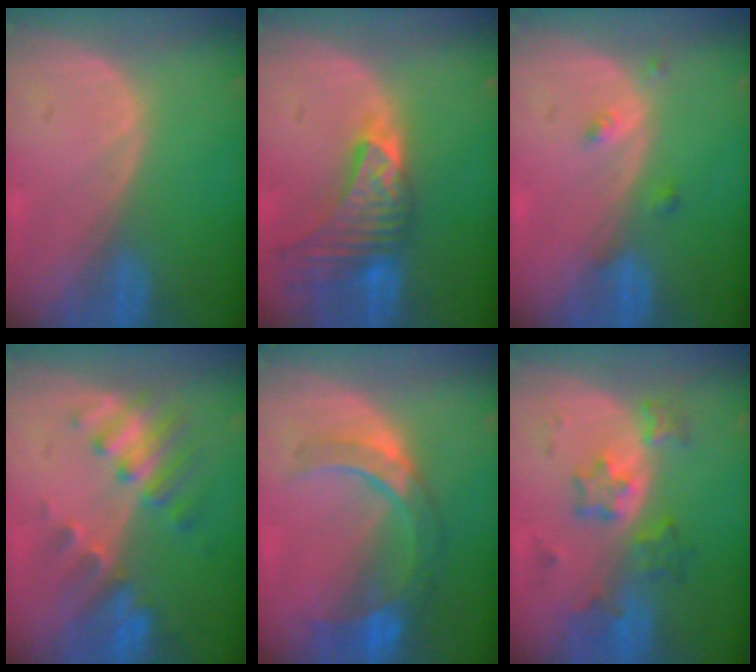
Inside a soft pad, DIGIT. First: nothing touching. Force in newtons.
{"total": 9.1, "press": 8.3, "slide": 3.8}
{"total": 1.8, "press": 1.8, "slide": 0.1}
{"total": 7.9, "press": 7.0, "slide": 3.7}
{"total": 9.0, "press": 7.7, "slide": 4.5}
{"total": 6.3, "press": 6.3, "slide": 0.5}